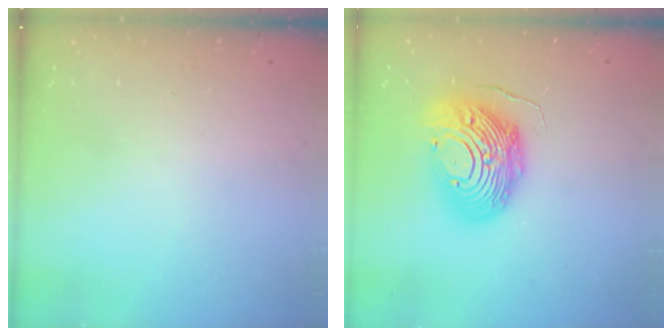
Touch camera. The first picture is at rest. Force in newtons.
{"total": 18.1, "press": 18.0, "slide": 1.6}